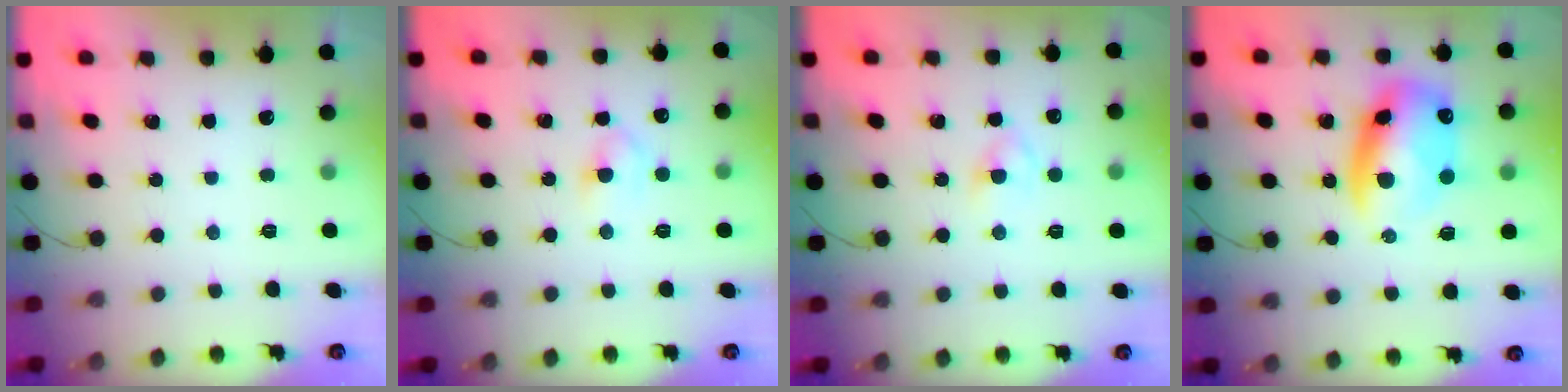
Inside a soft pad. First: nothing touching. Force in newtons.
{"total": 3.9, "press": 3.6, "slide": 1.4}
{"total": 2.8, "press": 2.7, "slide": 0.9}
{"total": 12.9, "press": 12.5, "slide": 3.2}